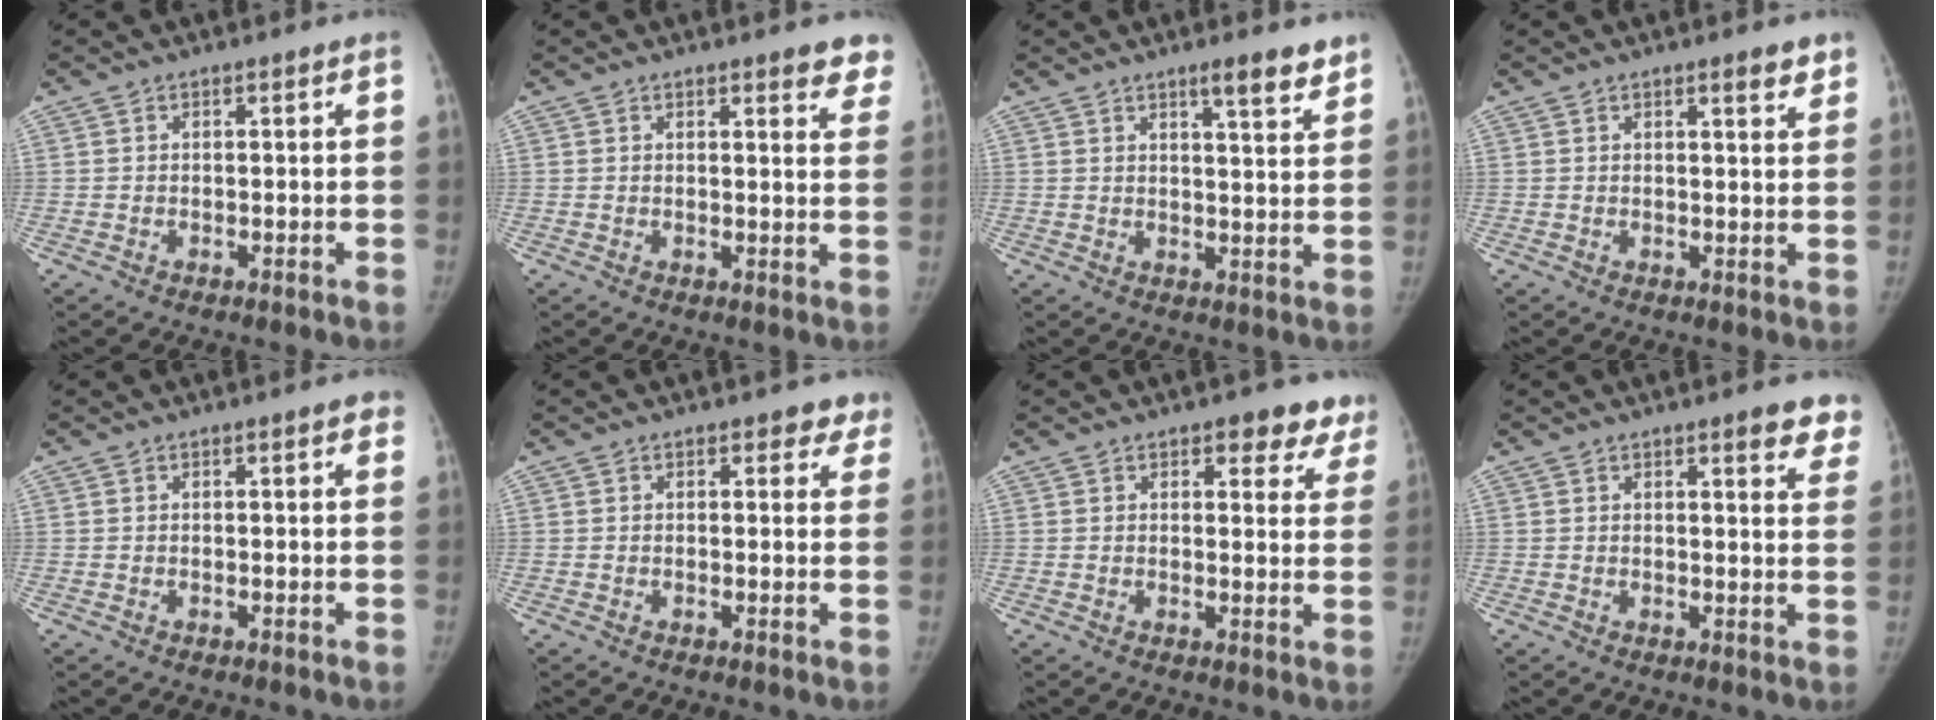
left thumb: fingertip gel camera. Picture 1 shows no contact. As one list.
[{"total": 6.2, "force": [5.0, 1.8, 3.2], "torque": [-0.007, -0.024, 0.043]}, {"total": 6.2, "force": [4.5, 1.0, 4.1], "torque": [-0.047, -0.031, 0.062]}, {"total": 3.3, "force": [2.3, 0.8, 2.2], "torque": [-0.018, -0.013, 0.028]}, {"total": 1.6, "force": [0.8, 0.5, 1.3], "torque": [-0.011, 0.001, 0.006]}, {"total": 3.6, "force": [2.5, 2.1, 1.4], "torque": [0.025, -0.008, 0.018]}, {"total": 7.7, "force": [5.3, 3.7, 4.2], "torque": [-0.005, -0.022, 0.054]}, {"total": 7.1, "force": [5.2, 2.0, 4.4], "torque": [-0.025, -0.023, 0.052]}]